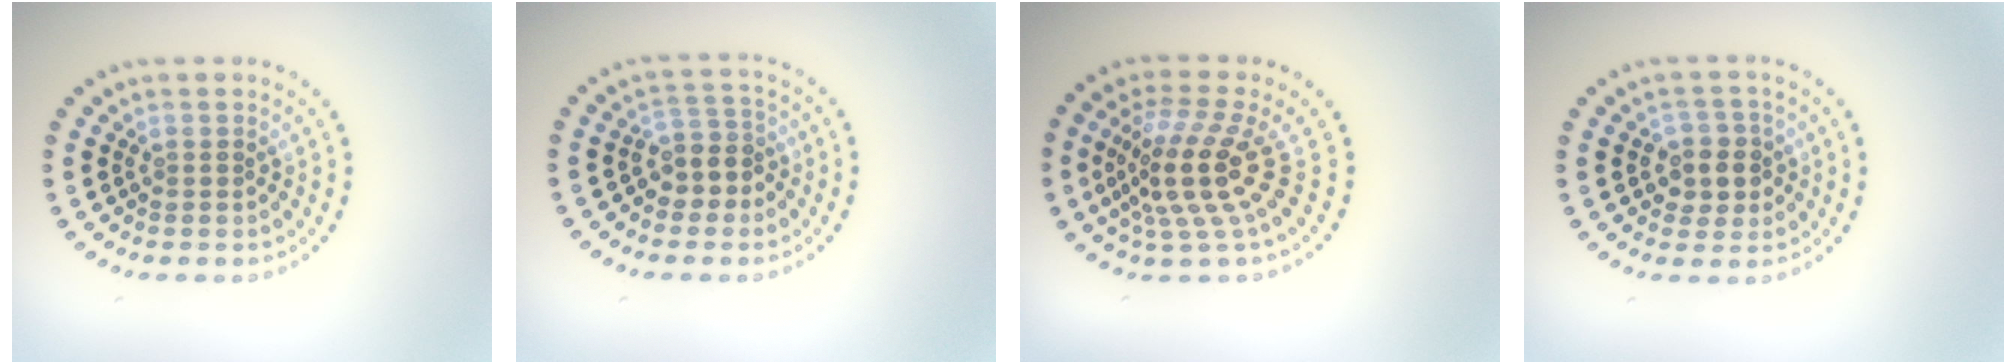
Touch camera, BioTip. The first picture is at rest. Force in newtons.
{"total": 2.8, "press": 2.5, "slide": 1.3}
{"total": 5.0, "press": 3.6, "slide": 3.4}
{"total": 2.9, "press": 2.7, "slide": 0.9}